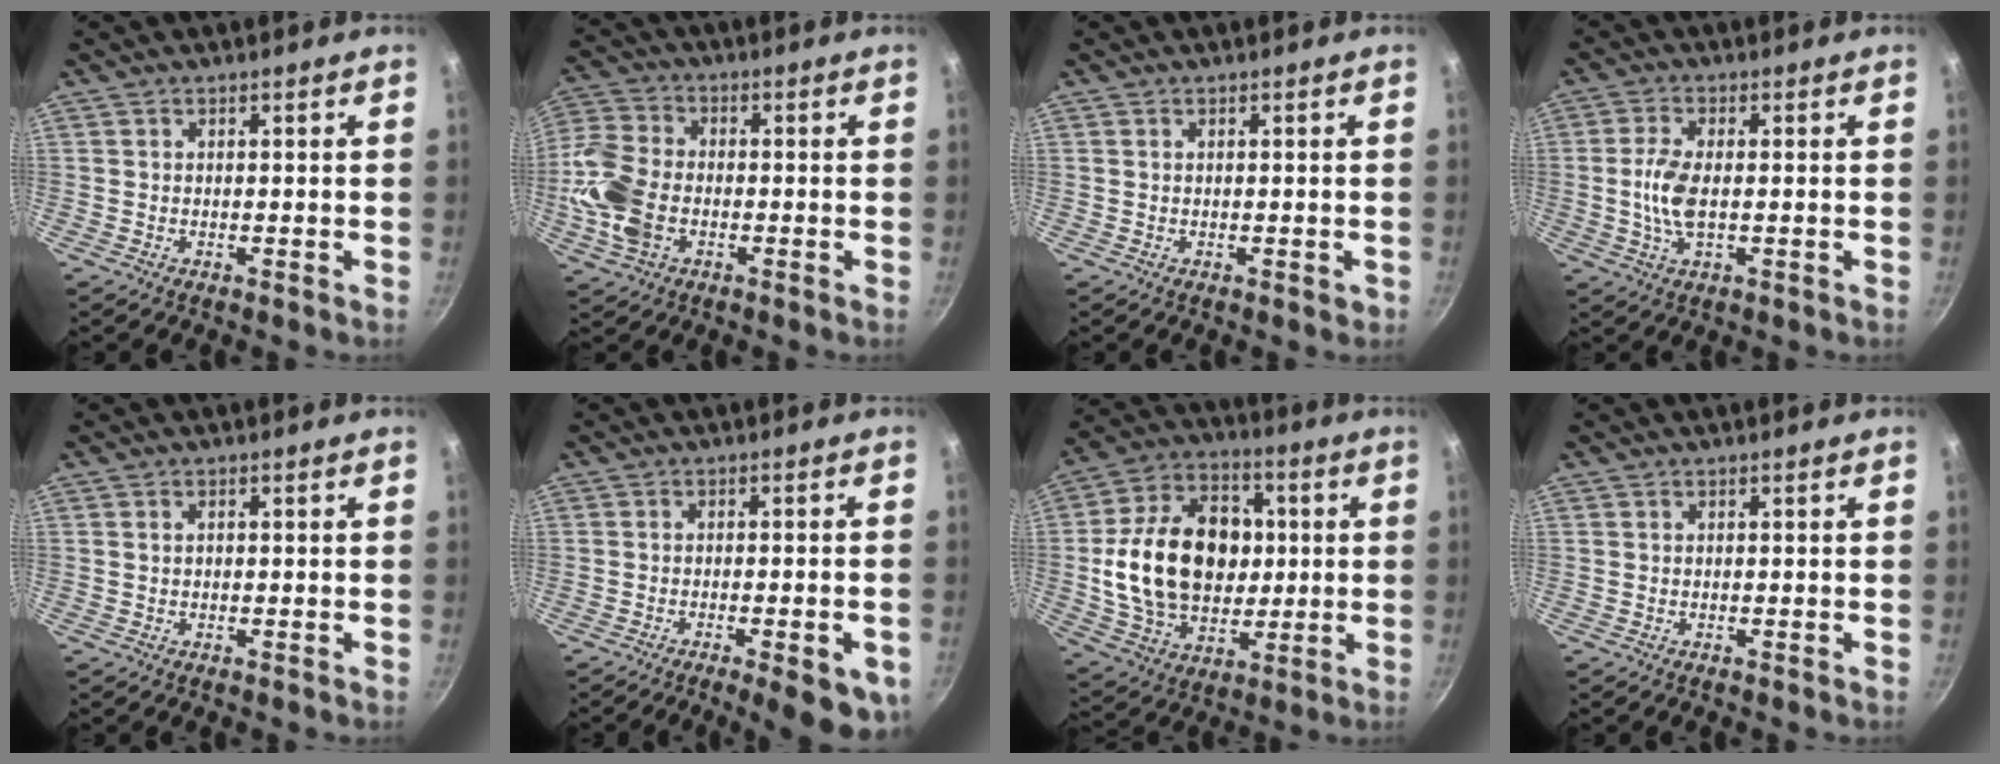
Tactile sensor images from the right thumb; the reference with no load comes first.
{"total": 15.8, "force": [-3.0, 11.1, 10.8], "torque": [-0.219, 0.022, -0.067]}
{"total": 0.9, "force": [-0.1, 0.5, 0.8], "torque": [-0.006, 0.000, -0.001]}
{"total": 6.5, "force": [-0.4, 3.0, 5.8], "torque": [-0.126, 0.002, -0.011]}
{"total": 0.7, "force": [0.1, 0.5, 0.4], "torque": [-0.006, 0.003, 0.000]}
{"total": 10.1, "force": [-4.8, 2.8, 8.4], "torque": [-0.091, 0.010, -0.062]}
{"total": 23.1, "force": [1.2, 16.9, 15.8], "torque": [-0.240, 0.018, 0.023]}
{"total": 0.0}